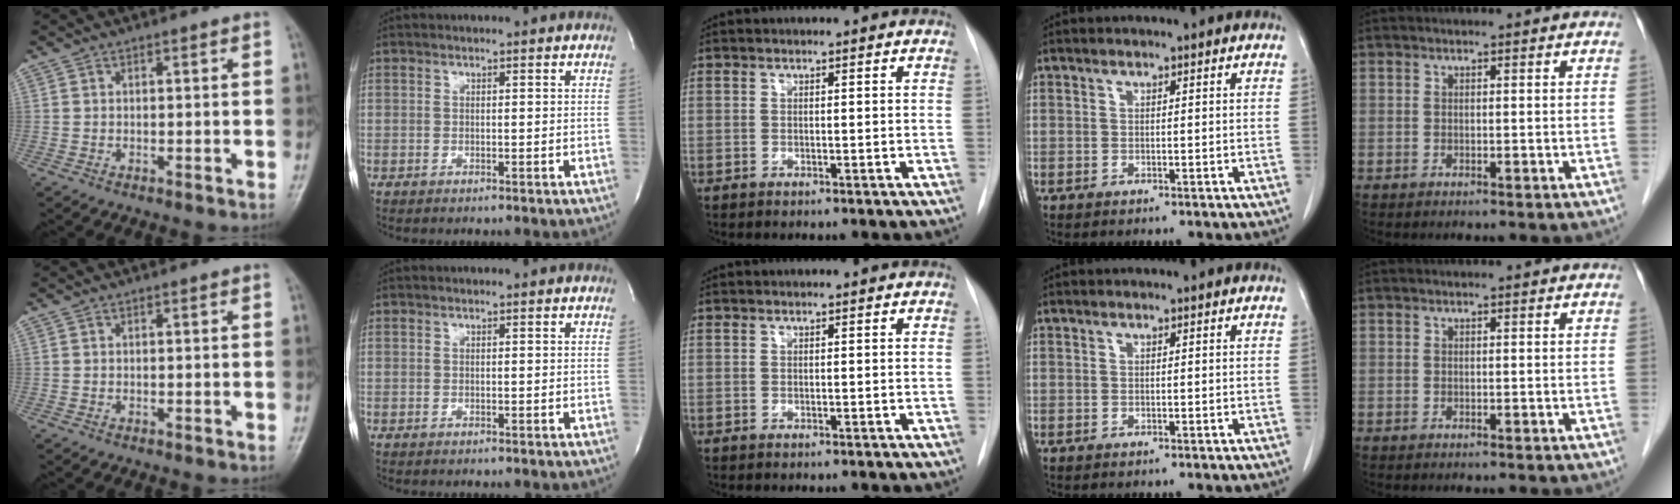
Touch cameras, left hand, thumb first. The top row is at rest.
{}